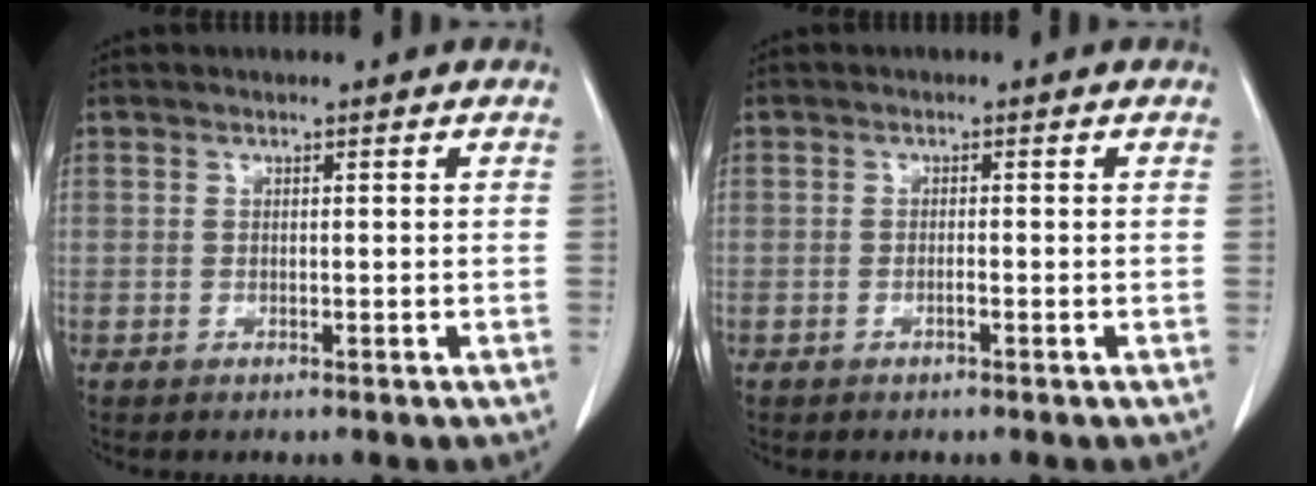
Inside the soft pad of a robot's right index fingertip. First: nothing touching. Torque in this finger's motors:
{"motor_torque": [-0.18, 0.02, -0.09, -0.01]}